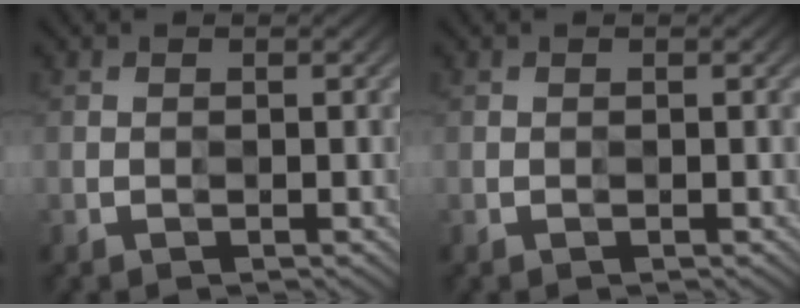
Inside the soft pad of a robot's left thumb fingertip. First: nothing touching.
{"total": 0.0}